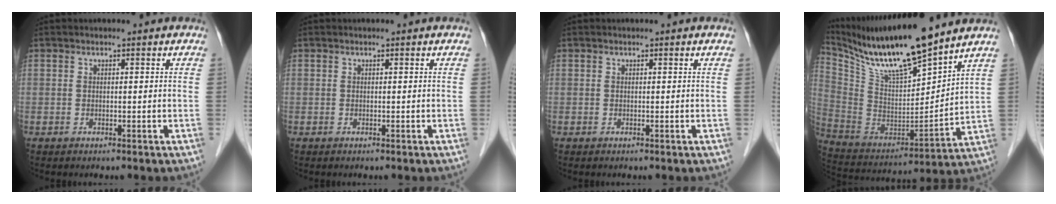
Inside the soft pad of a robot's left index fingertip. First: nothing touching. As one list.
[{"total": 0.0}, {"total": 0.0}, {"total": 18.5, "force": [15.3, 1.5, 10.4], "torque": [-0.198, -0.009, 0.289]}]